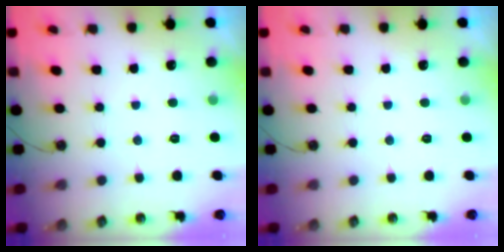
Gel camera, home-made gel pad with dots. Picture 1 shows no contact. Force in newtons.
{"total": 0.0}